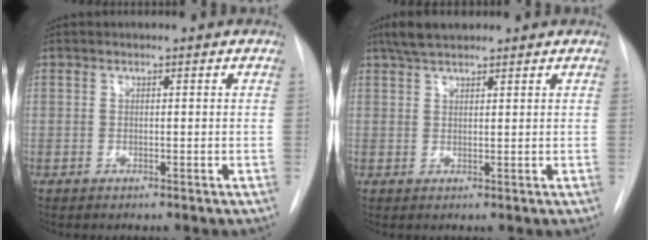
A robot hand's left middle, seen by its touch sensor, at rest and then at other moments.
{"total": 4.1, "force": [3.3, 1.1, 2.1], "torque": [-0.045, 0.013, 0.061]}